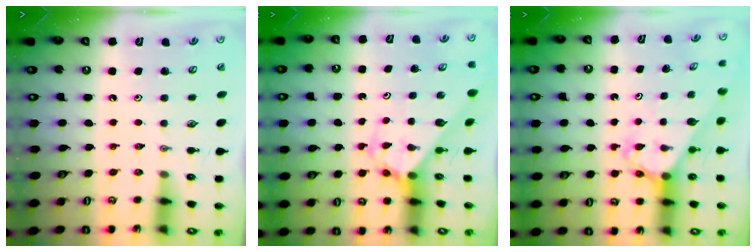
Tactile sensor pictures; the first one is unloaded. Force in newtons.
{"total": 2.9, "press": 2.9, "slide": 0.2}
{"total": 2.6, "press": 2.6, "slide": 0.2}